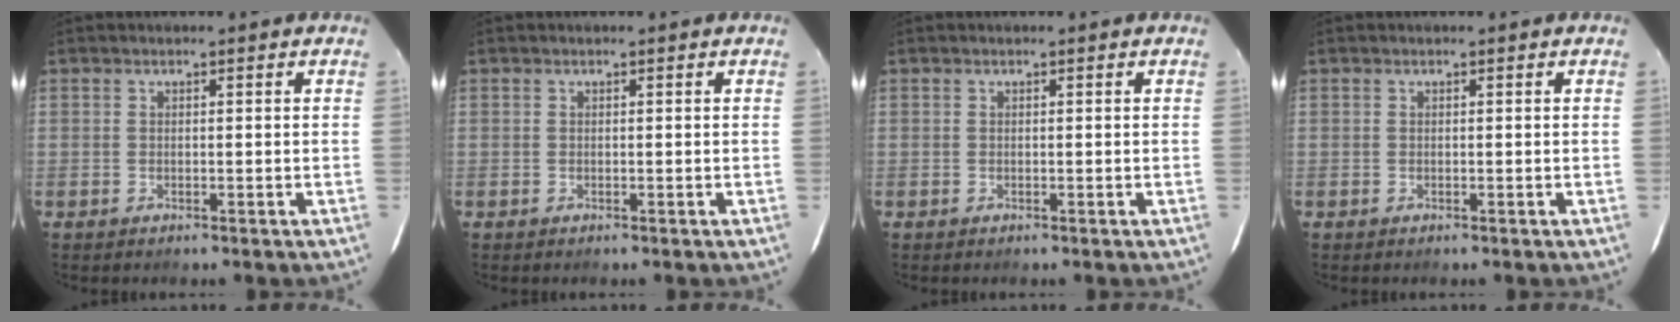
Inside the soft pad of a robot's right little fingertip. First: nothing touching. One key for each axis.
{"total": 0.0}
{"total": 0.0}
{"total": 0.0}